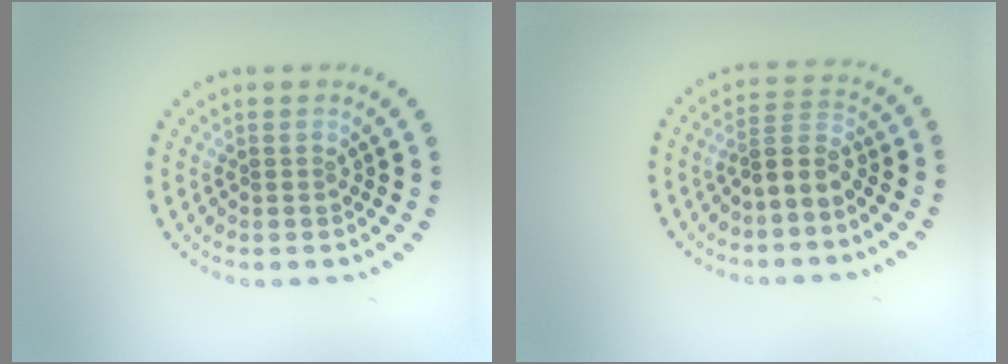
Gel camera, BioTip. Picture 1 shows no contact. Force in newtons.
{"total": 2.6, "press": 2.0, "slide": 1.6}